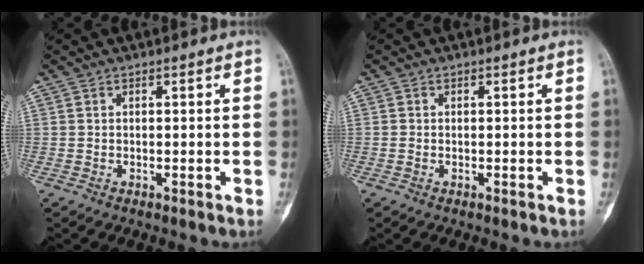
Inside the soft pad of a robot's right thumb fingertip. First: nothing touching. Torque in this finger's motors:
{"motor_torque": [-0.50, -0.18, -0.18, 0.18, -0.03]}